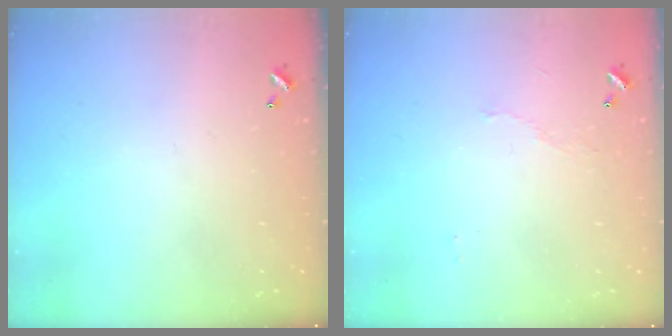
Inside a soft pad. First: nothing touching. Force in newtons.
{"total": 2.9, "press": 2.8, "slide": 0.6}